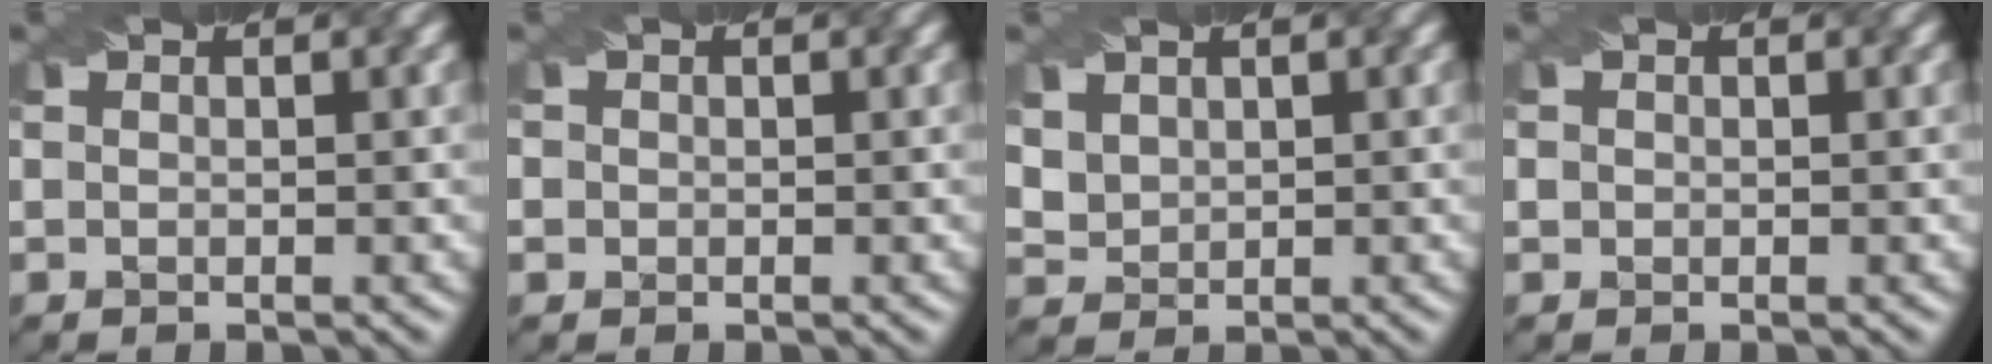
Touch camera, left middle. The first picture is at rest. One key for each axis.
{"total": 2.2, "fx": 0.6, "fy": 1.9, "fz": 0.9, "tx": -0.008, "ty": 0.021, "tz": -0.006}
{"total": 3.1, "fx": 1.8, "fy": 2.2, "fz": 1.1, "tx": -0.052, "ty": 0.006, "tz": 0.052}
{"total": 1.0, "fx": 0.4, "fy": 0.8, "fz": 0.4, "tx": -0.003, "ty": 0.015, "tz": 0.005}